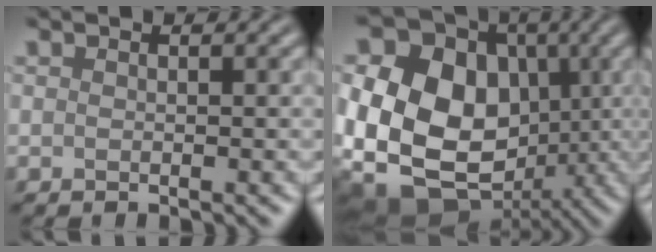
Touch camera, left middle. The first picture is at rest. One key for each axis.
{"total": 19.2, "fx": -2.4, "fy": 15.7, "fz": 10.7, "tx": -0.214, "ty": 0.005, "tz": -0.070}